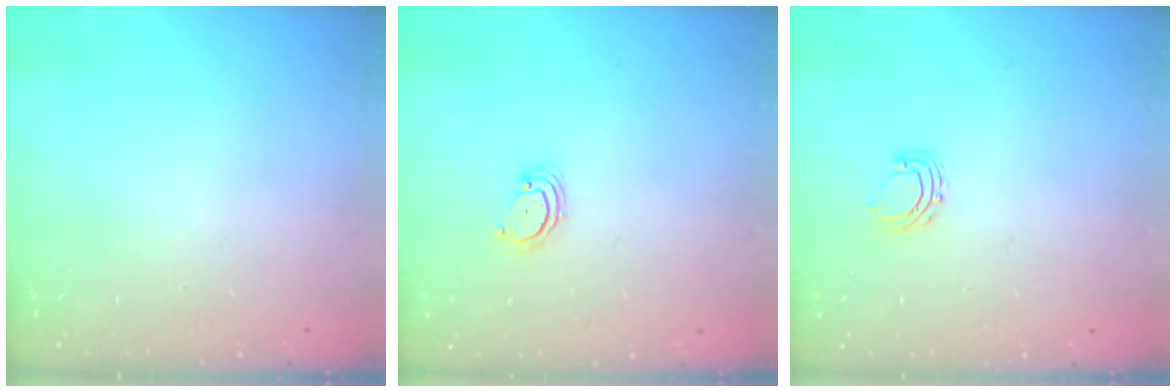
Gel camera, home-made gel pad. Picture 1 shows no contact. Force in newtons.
{"total": 2.5, "press": 2.5, "slide": 0.3}
{"total": 5.4, "press": 5.3, "slide": 0.7}